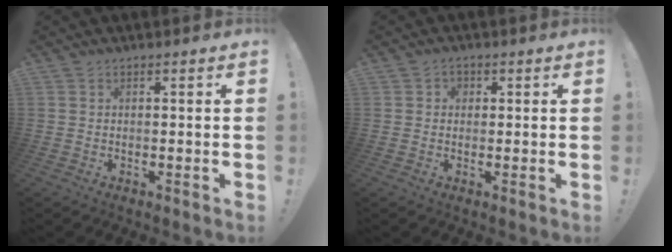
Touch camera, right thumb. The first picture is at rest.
{"total": 2.0, "force": [0.1, 1.8, 0.9], "torque": [-0.009, 0.000, 0.001]}